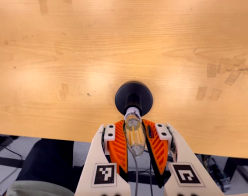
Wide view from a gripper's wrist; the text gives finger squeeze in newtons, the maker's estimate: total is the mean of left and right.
{"total": 19.9, "left": 19.2, "right": 20.5}